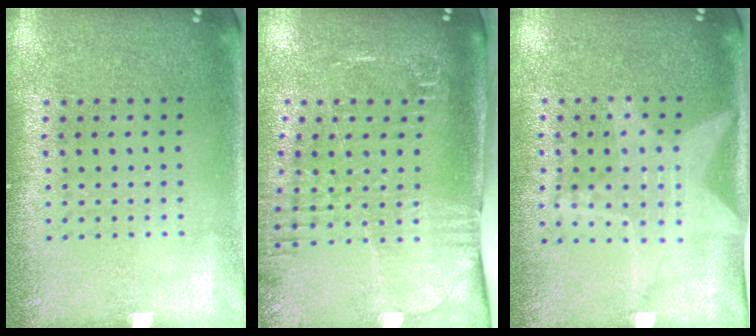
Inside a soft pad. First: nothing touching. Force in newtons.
{"total": 2.5, "press": 2.1, "slide": 1.3}
{"total": 1.8, "press": 1.5, "slide": 1.0}